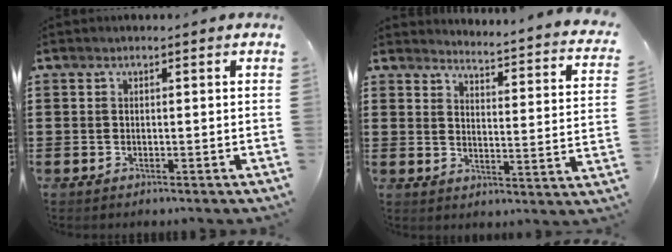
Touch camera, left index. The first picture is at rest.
{"total": 2.6, "force": [2.5, -0.6, 0.6], "torque": [-0.023, -0.039, 0.029]}